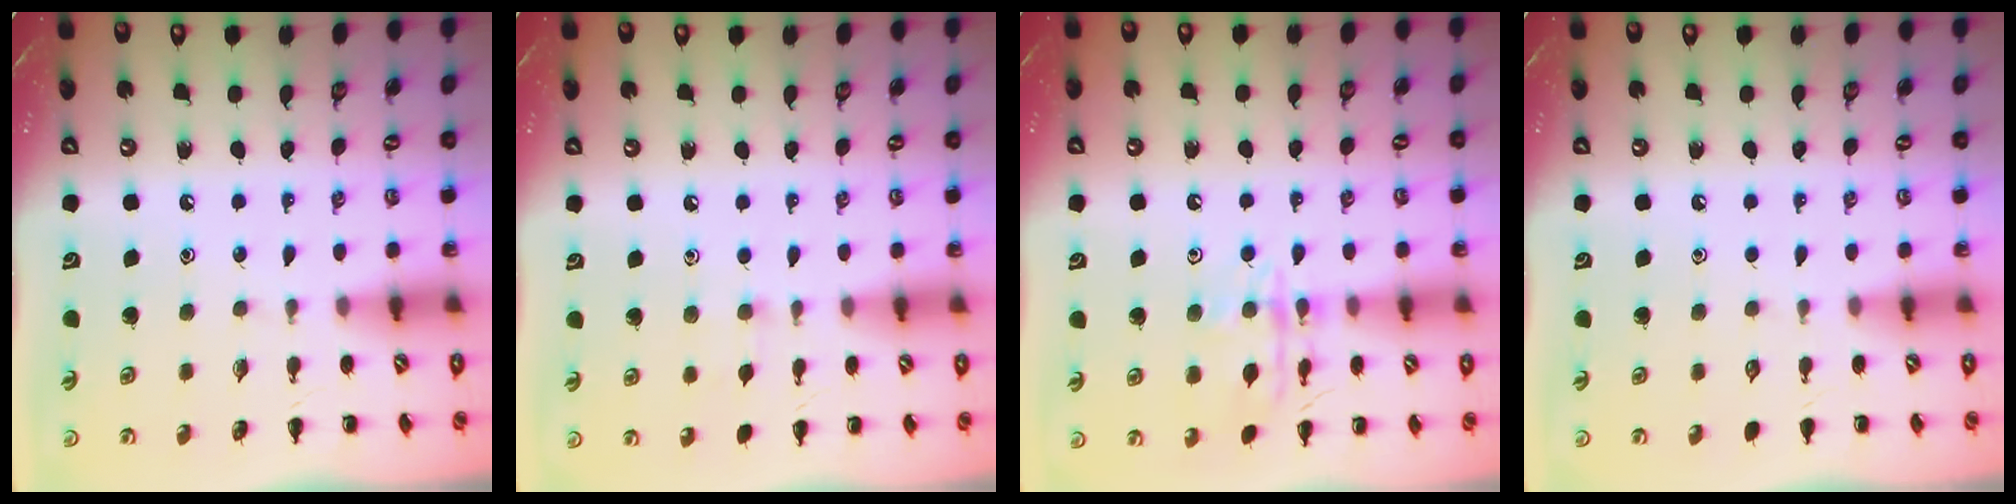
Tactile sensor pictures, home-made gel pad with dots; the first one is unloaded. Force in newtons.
{"total": 4.8, "press": 4.4, "slide": 2.0}
{"total": 12.2, "press": 12.2, "slide": 0.6}
{"total": 0.0}